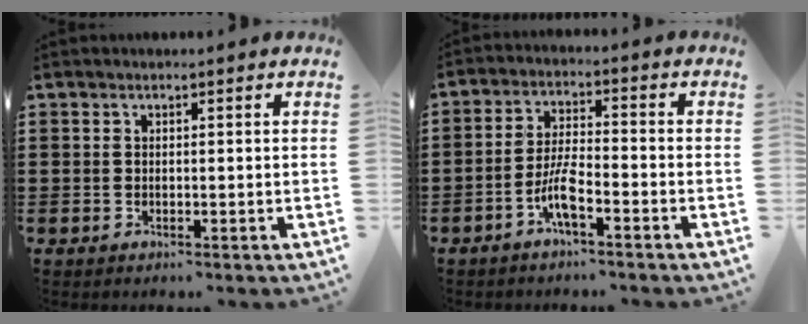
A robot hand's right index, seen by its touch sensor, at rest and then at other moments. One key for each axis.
{"total": 5.5, "fx": -3.1, "fy": 0.9, "fz": 4.4, "tx": -0.107, "ty": -0.008, "tz": -0.064}